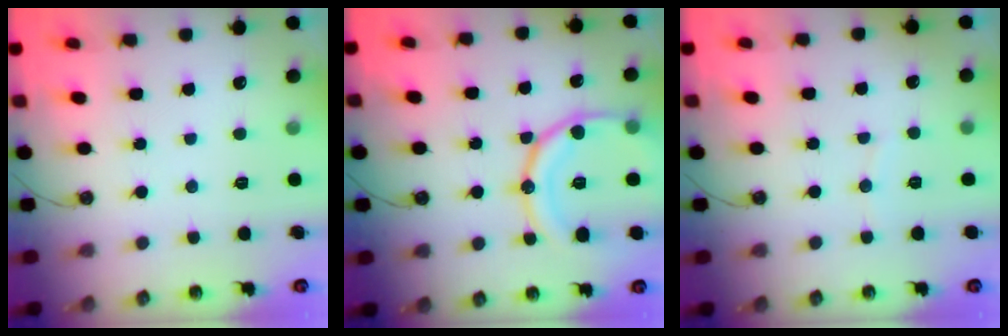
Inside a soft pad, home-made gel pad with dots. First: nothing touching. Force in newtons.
{"total": 16.6, "press": 16.6, "slide": 1.8}
{"total": 2.4, "press": 2.4, "slide": 0.3}